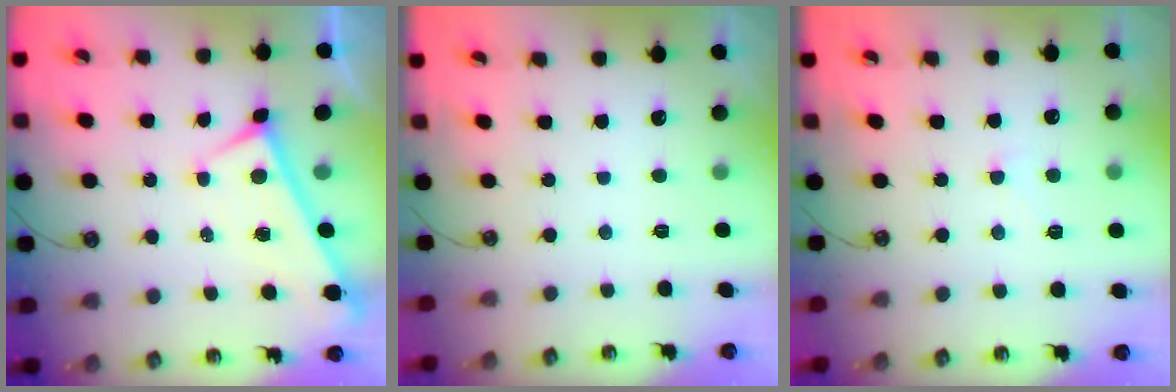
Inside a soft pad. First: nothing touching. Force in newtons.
{"total": 0.0}
{"total": 2.1, "press": 2.1, "slide": 0.6}